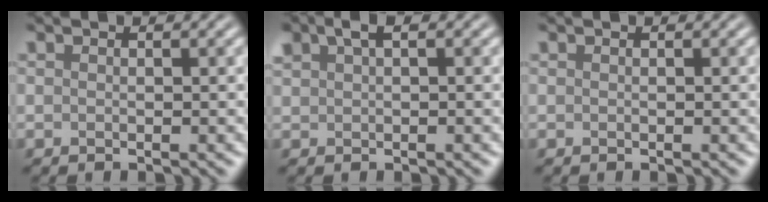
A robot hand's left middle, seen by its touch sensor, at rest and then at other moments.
{"total": 2.1, "force": [1.3, 0.9, 1.4], "torque": [-0.030, 0.009, 0.026]}
{"total": 0.0}